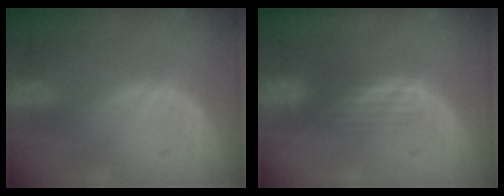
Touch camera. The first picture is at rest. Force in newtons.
{"total": 2.7, "press": 2.6, "slide": 0.8}